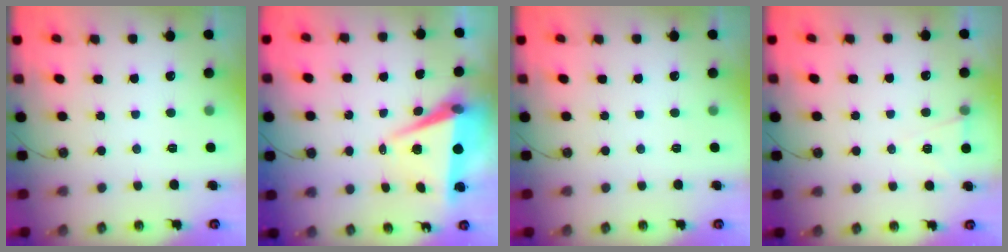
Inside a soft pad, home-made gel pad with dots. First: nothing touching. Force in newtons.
{"total": 7.4, "press": 6.0, "slide": 4.3}
{"total": 0.0}
{"total": 5.7, "press": 3.7, "slide": 4.3}